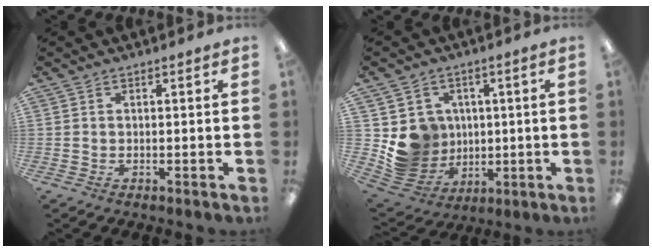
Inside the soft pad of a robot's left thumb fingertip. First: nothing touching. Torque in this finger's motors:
{"motor_torque": [0.72, 1.50, 0.44, -0.53, 0.06]}